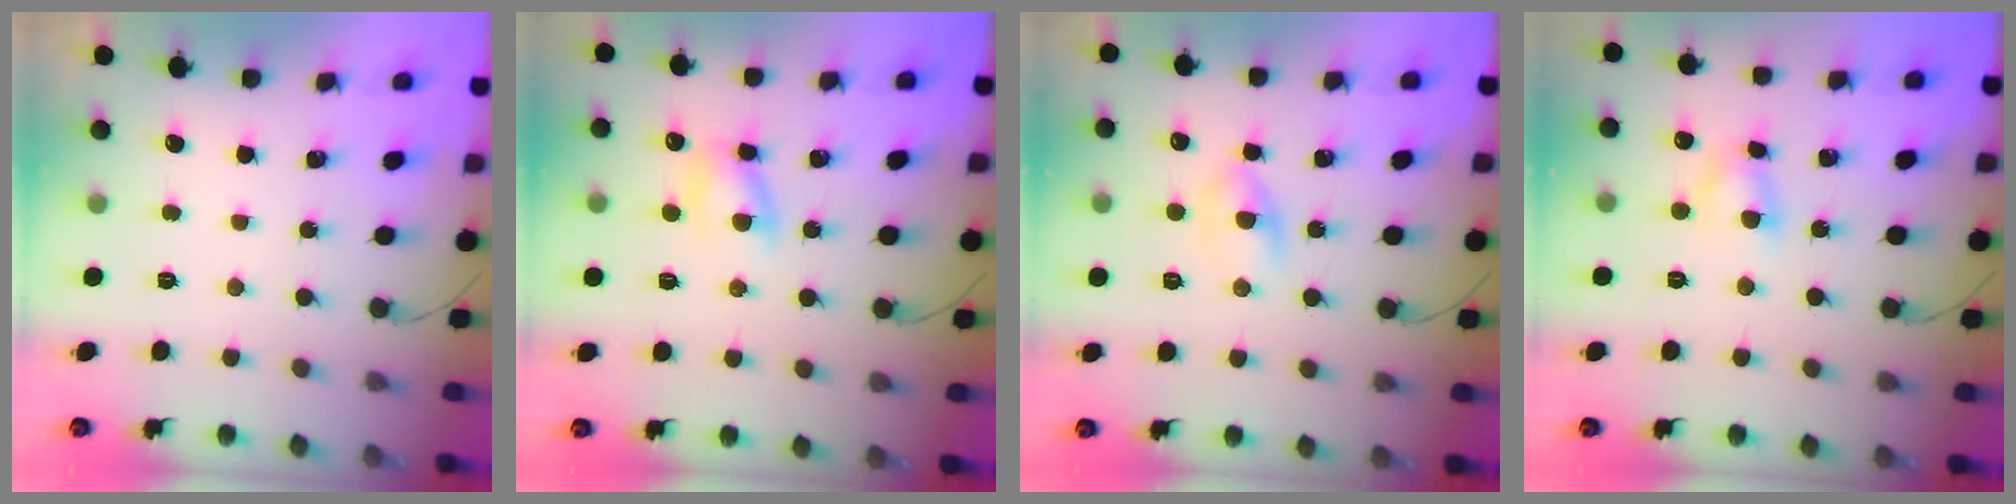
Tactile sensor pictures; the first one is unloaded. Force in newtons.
{"total": 6.8, "press": 6.6, "slide": 1.8}
{"total": 2.6, "press": 2.3, "slide": 1.3}
{"total": 3.5, "press": 3.4, "slide": 1.1}